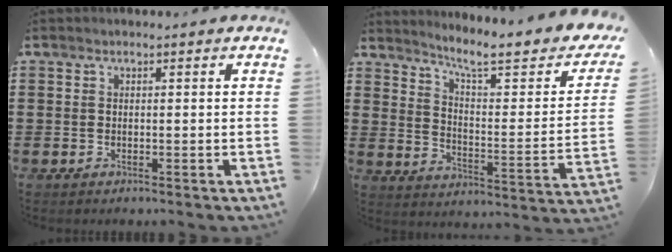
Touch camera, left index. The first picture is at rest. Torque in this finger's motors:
{"motor_torque": [2.14, 0.00, 0.23, 0.13]}